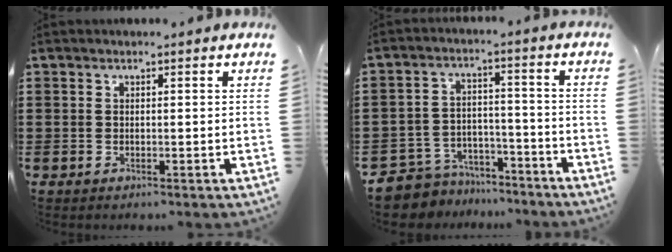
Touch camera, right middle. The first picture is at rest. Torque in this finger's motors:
{"motor_torque": [0.11, 0.25, 0.11, 0.00]}